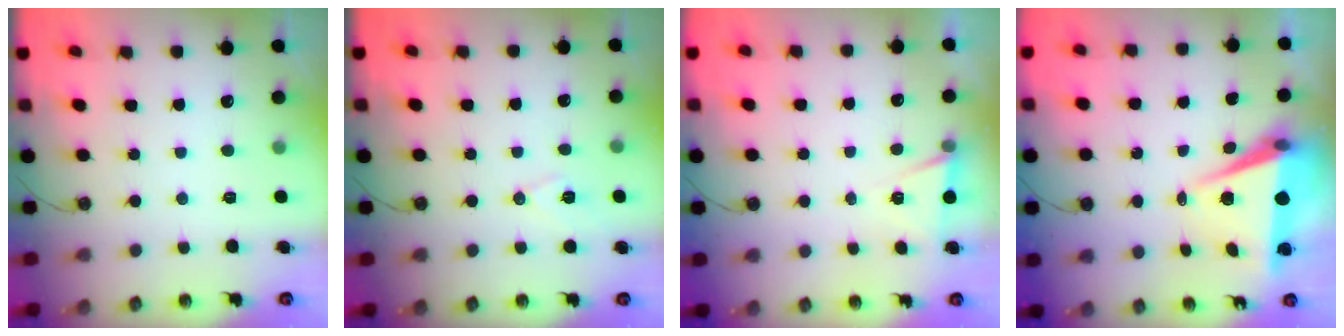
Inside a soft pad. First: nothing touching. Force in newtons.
{"total": 7.1, "press": 6.0, "slide": 3.7}
{"total": 5.5, "press": 3.2, "slide": 4.5}
{"total": 7.3, "press": 5.8, "slide": 4.4}